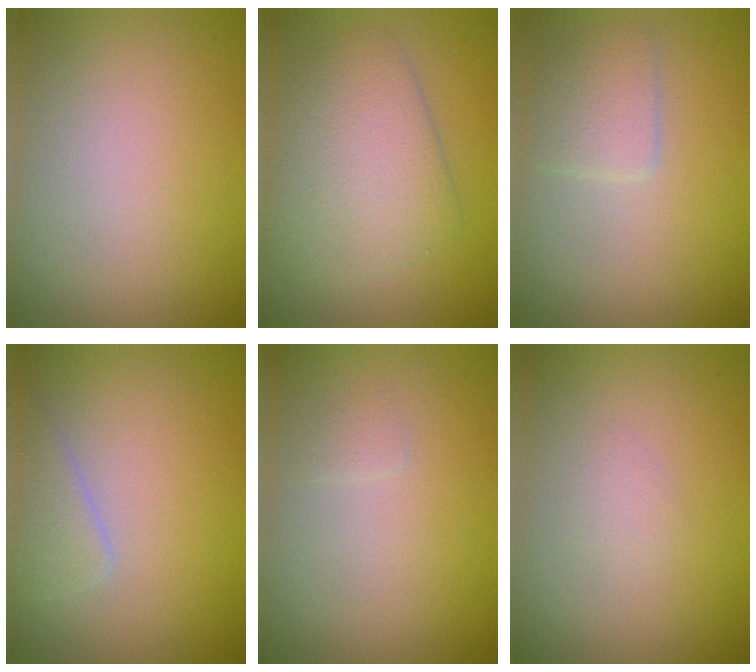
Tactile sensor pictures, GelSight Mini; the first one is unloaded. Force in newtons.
{"total": 5.5, "press": 5.5, "slide": 0.2}
{"total": 2.5, "press": 2.5, "slide": 0.1}
{"total": 2.3, "press": 2.3, "slide": 0.1}
{"total": 0.6, "press": 0.6, "slide": 0.1}
{"total": 0.6, "press": 0.6, "slide": 0.1}